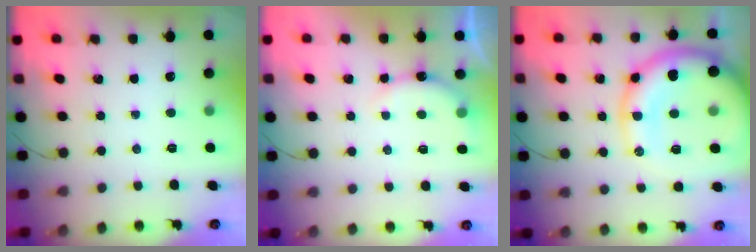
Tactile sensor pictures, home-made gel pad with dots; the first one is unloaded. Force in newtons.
{"total": 6.2, "press": 6.2, "slide": 0.7}
{"total": 20.3, "press": 20.1, "slide": 3.0}